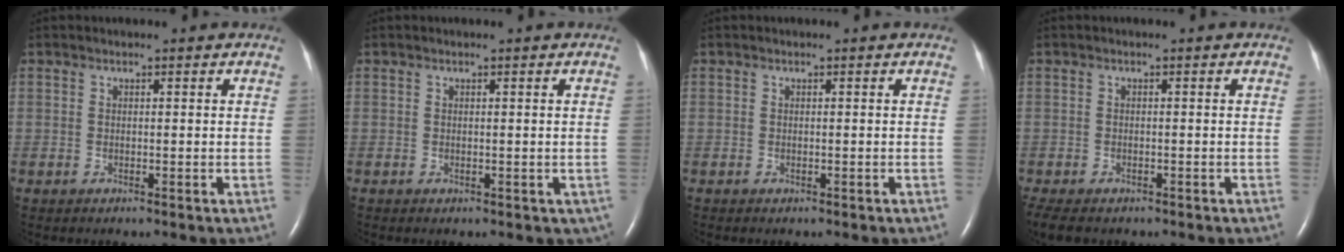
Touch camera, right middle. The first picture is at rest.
{"total": 1.1, "force": [-0.2, 0.8, 0.7], "torque": [-0.003, 0.001, 0.004]}
{"total": 0.0}
{"total": 6.3, "force": [-4.8, 2.8, 3.1], "torque": [-0.060, -0.014, -0.072]}